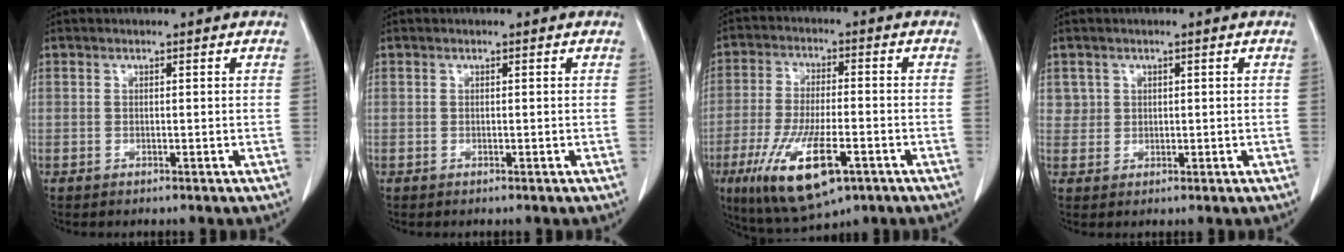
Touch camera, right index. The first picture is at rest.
{"total": 0.0}
{"total": 13.7, "force": [-6.2, 3.9, 11.6], "torque": [-0.230, -0.022, -0.096]}
{"total": 2.1, "force": [0.9, 1.9, -0.1], "torque": [0.016, 0.000, 0.010]}